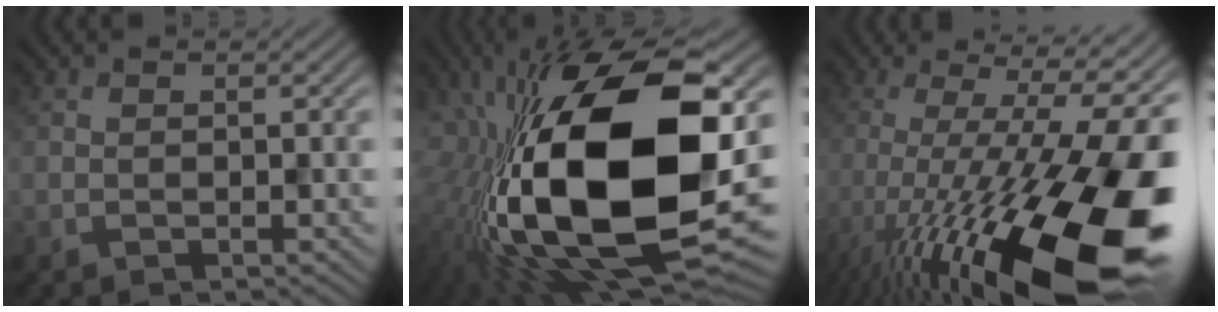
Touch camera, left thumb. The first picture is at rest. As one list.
[{"total": 22.1, "force": [-2.7, 10.7, 19.2], "torque": [-0.395, -0.017, -0.046]}, {"total": 22.4, "force": [-7.3, 6.0, 20.3], "torque": [-0.304, -0.006, -0.121]}]